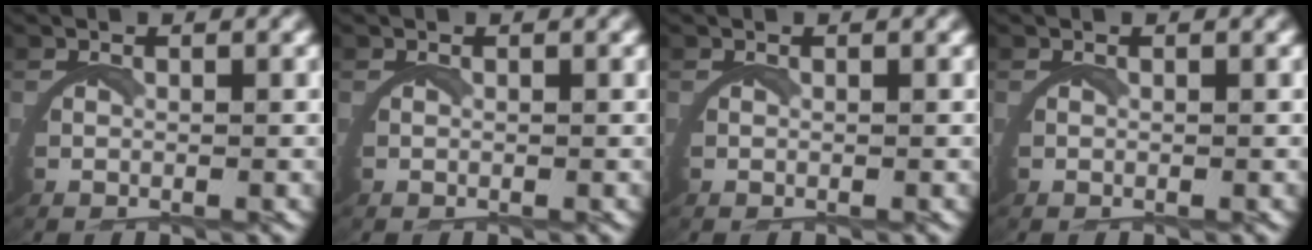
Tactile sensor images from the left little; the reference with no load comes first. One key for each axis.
{"total": 0.0}
{"total": 0.0}
{"total": 0.0}